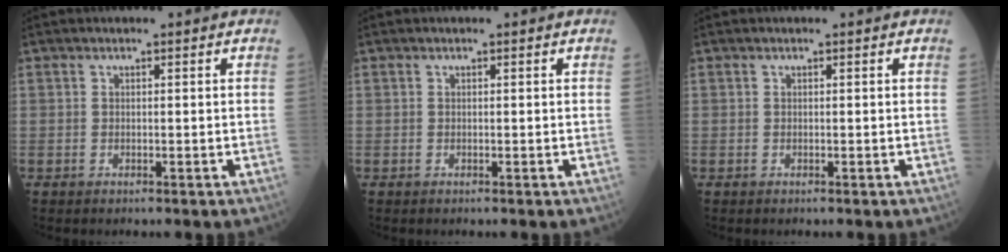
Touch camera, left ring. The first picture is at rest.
{"total": 0.0}
{"total": 0.0}